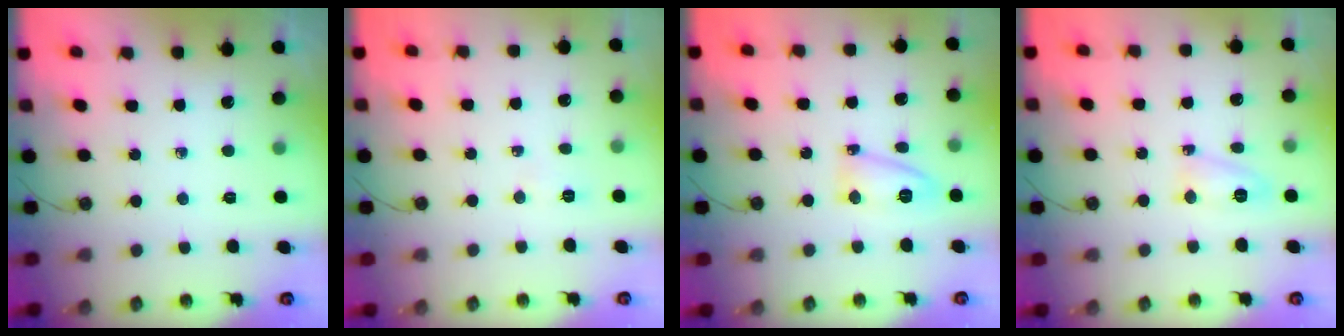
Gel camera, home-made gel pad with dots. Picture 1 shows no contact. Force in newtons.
{"total": 2.8, "press": 2.6, "slide": 0.9}
{"total": 7.5, "press": 7.4, "slide": 1.1}
{"total": 6.2, "press": 6.2, "slide": 0.5}